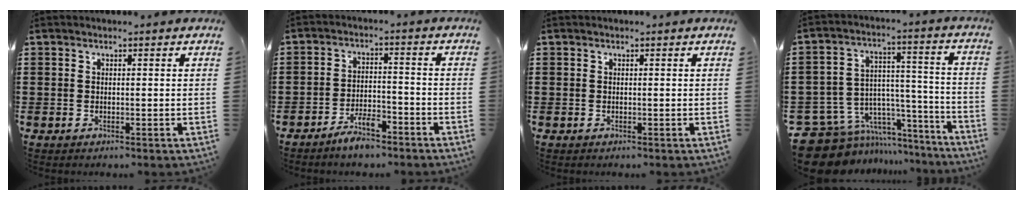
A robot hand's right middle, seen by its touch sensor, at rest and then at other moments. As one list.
[{"total": 4.8, "force": [-4.1, 1.1, 2.2], "torque": [-0.044, 0.007, -0.081]}, {"total": 0.0}, {"total": 9.5, "force": [-7.3, 5.7, 1.9], "torque": [-0.058, 0.013, -0.134]}]